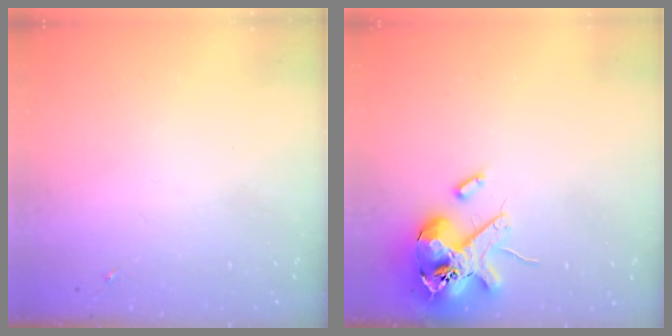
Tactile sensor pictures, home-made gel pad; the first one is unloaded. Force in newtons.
{"total": 14.4, "press": 14.2, "slide": 2.4}